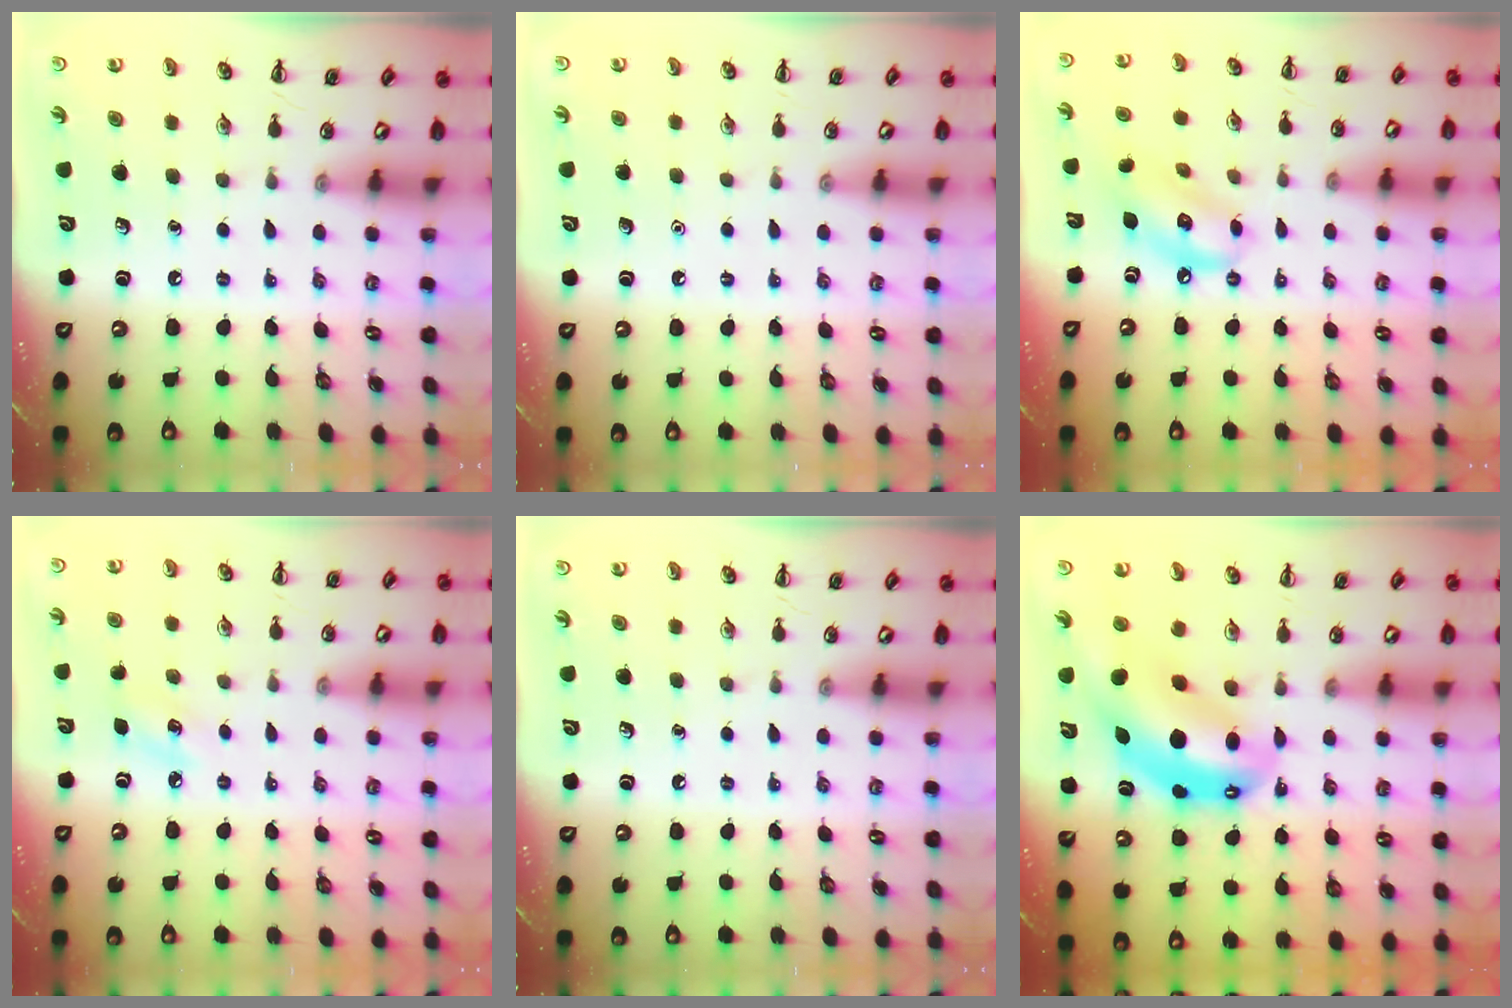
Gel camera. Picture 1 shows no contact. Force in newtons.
{"total": 1.5, "press": 1.5, "slide": 0.1}
{"total": 10.2, "press": 10.1, "slide": 1.2}
{"total": 6.0, "press": 5.7, "slide": 1.6}
{"total": 0.0}
{"total": 10.9, "press": 10.6, "slide": 2.6}